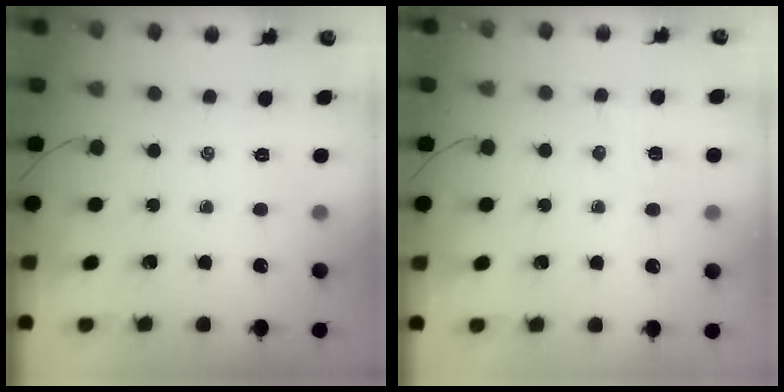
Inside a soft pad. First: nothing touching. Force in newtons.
{"total": 4.2, "press": 4.1, "slide": 1.1}